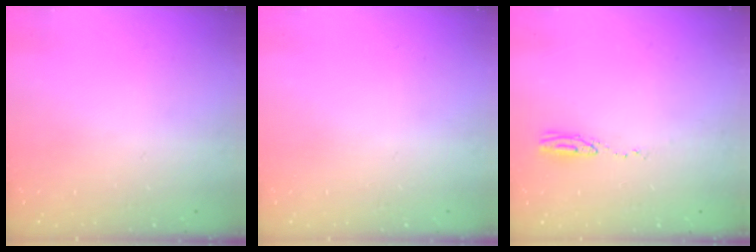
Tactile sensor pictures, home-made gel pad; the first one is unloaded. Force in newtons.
{"total": 0.0}
{"total": 14.7, "press": 6.3, "slide": 13.3}